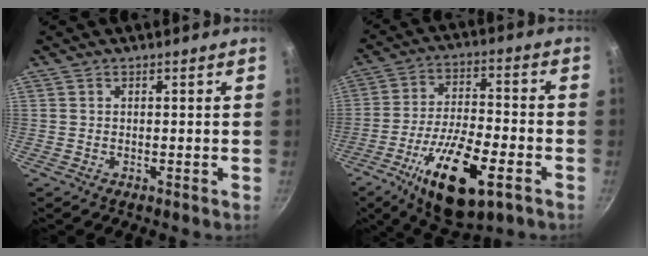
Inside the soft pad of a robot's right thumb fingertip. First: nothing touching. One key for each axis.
{"total": 18.1, "fx": -8.1, "fy": 6.9, "fz": 14.6, "tx": -0.246, "ty": 0.026, "tz": -0.139}